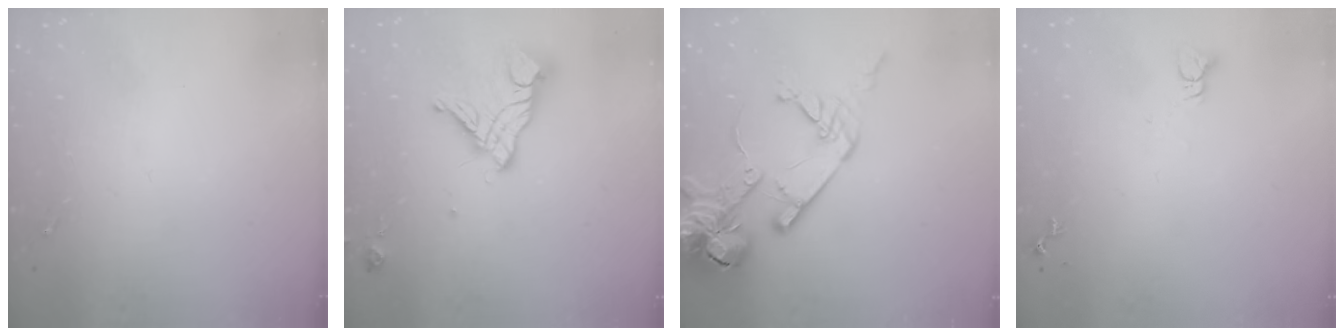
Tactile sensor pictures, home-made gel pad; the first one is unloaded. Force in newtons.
{"total": 14.6, "press": 14.5, "slide": 1.4}
{"total": 23.3, "press": 23.1, "slide": 3.0}
{"total": 2.2, "press": 2.2, "slide": 0.1}